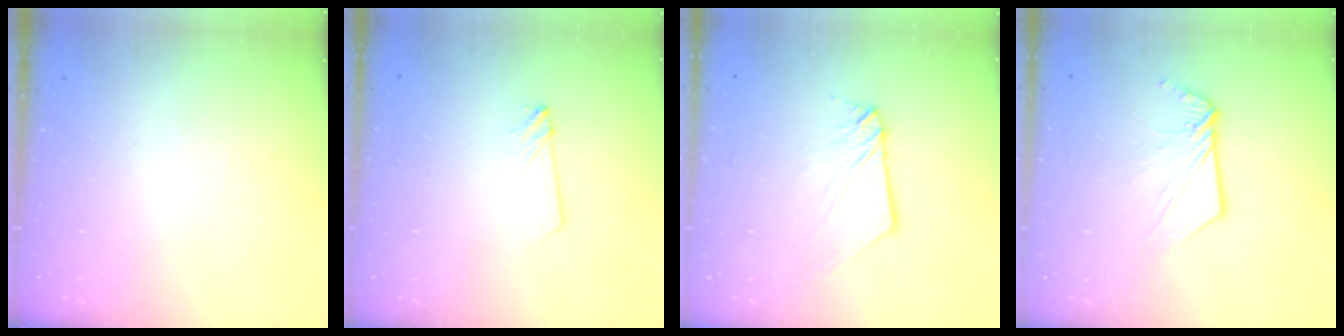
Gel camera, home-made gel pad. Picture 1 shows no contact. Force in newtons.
{"total": 2.8, "press": 2.8, "slide": 0.3}
{"total": 4.1, "press": 4.1, "slide": 0.4}
{"total": 8.3, "press": 8.3, "slide": 0.3}